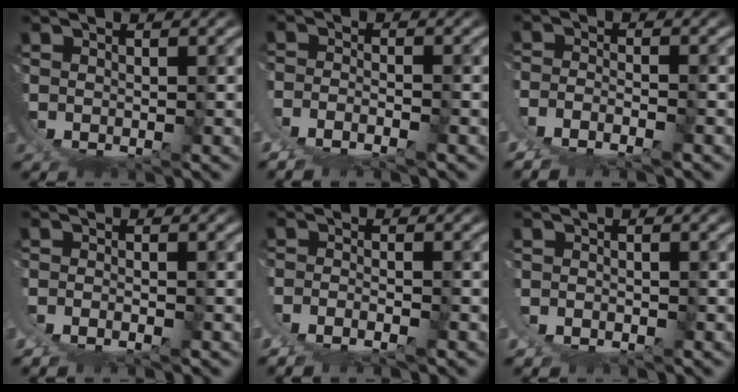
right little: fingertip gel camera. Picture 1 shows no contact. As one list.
[{"total": 5.4, "force": [-0.8, 4.4, 2.9], "torque": [-0.072, -0.018, -0.013]}, {"total": 6.3, "force": [-0.9, 5.3, 3.2], "torque": [-0.083, -0.020, -0.016]}, {"total": 1.9, "force": [-0.4, 1.2, 1.5], "torque": [-0.027, -0.003, -0.005]}, {"total": 3.8, "force": [-0.6, 3.0, 2.3], "torque": [-0.053, -0.014, -0.010]}, {"total": 1.6, "force": [0.1, 1.5, 0.7], "torque": [-0.020, 0.002, 0.000]}]